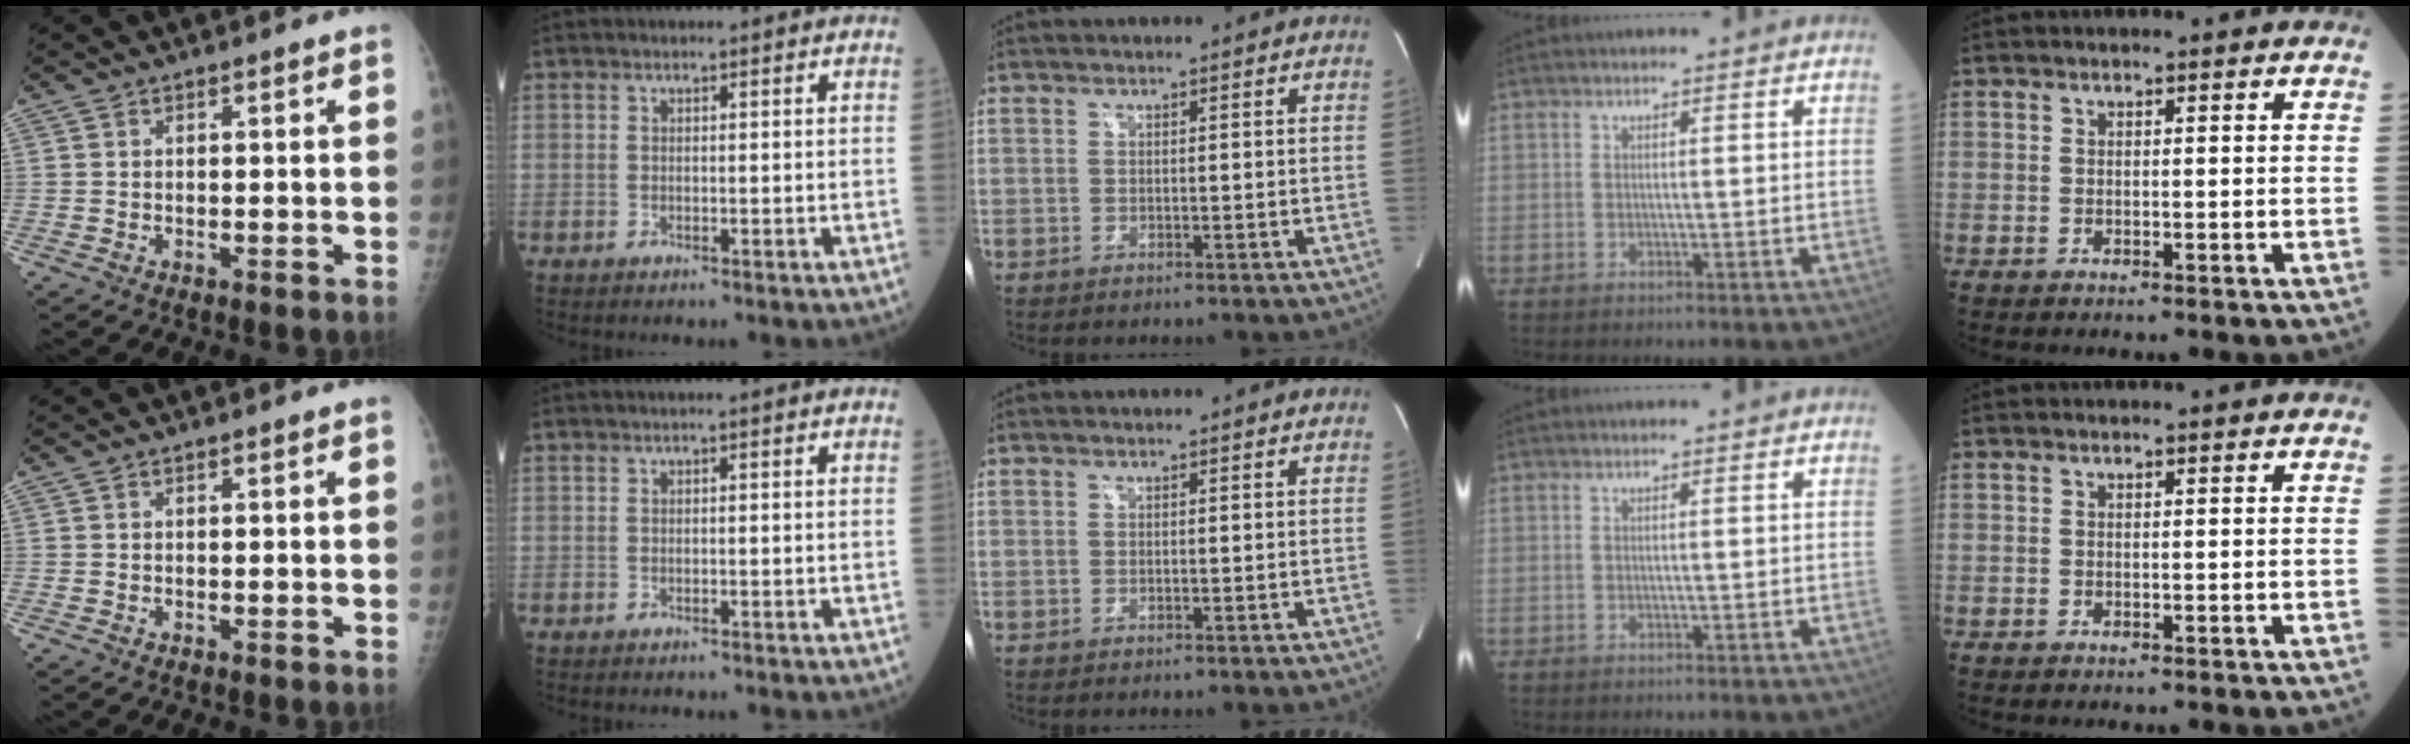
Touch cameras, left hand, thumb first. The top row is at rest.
{}